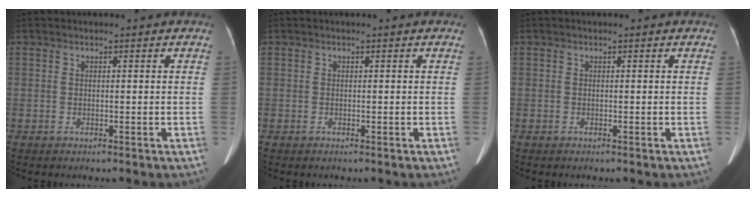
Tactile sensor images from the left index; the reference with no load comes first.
{"total": 0.0}
{"total": 0.0}